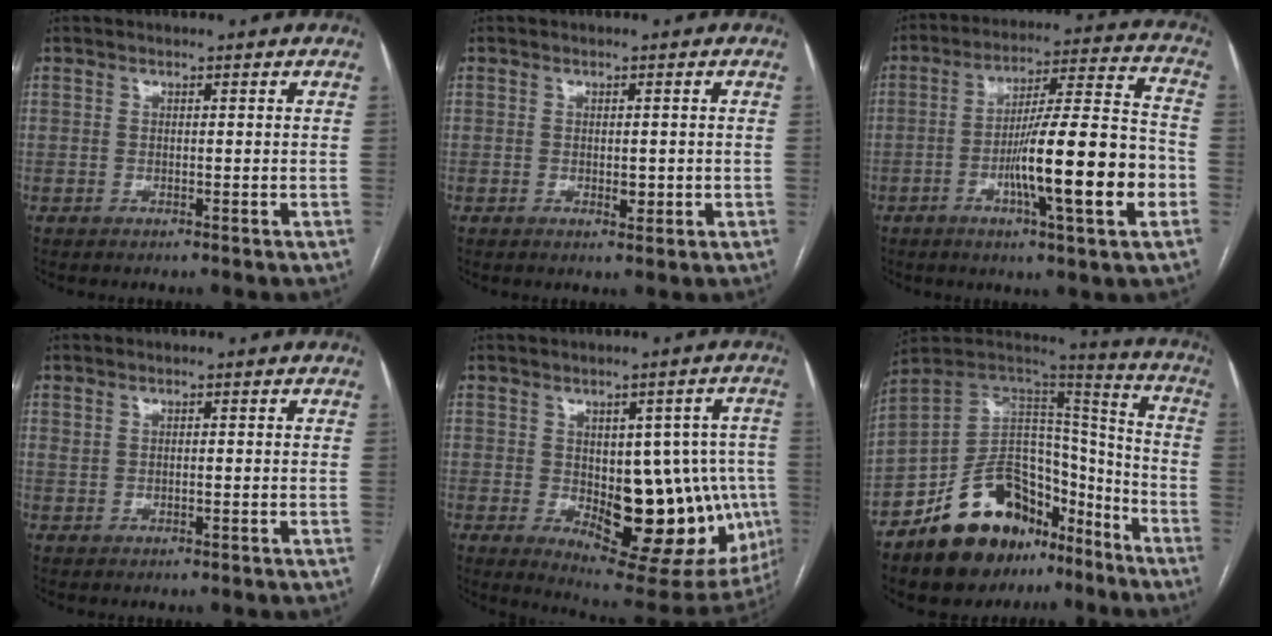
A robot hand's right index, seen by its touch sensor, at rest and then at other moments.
{"total": 1.9, "force": [-0.2, 1.1, 1.6], "torque": [-0.021, -0.002, 0.001]}
{"total": 17.2, "force": [-4.8, 0.9, 16.5], "torque": [-0.265, 0.003, -0.075]}
{"total": 1.0, "force": [0.3, 0.5, 0.8], "torque": [-0.021, 0.004, 0.012]}
{"total": 19.8, "force": [-2.8, 9.2, 17.2], "torque": [-0.179, 0.012, -0.008]}
{"total": 21.8, "force": [-14.0, 11.9, 11.7], "torque": [-0.196, 0.058, -0.226]}